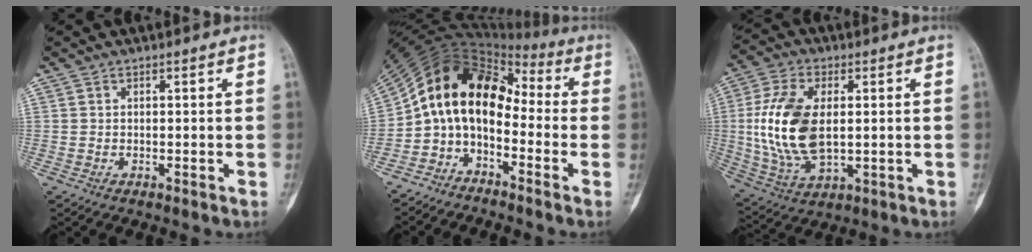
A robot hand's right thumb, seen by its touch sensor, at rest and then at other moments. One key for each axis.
{"total": 12.4, "fx": -3.1, "fy": 8.4, "fz": 8.5, "tx": -0.122, "ty": 0.096, "tz": -0.073}
{"total": 16.4, "fx": 1.0, "fy": 9.1, "fz": 13.6, "tx": -0.273, "ty": -0.007, "tz": 0.025}